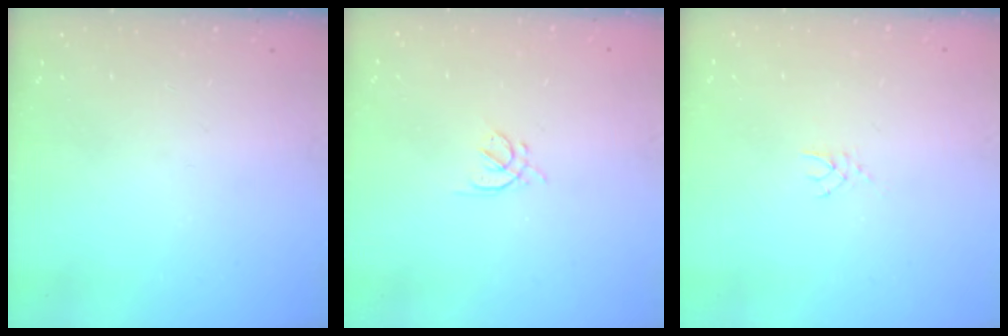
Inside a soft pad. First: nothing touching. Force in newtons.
{"total": 2.5, "press": 2.4, "slide": 0.6}
{"total": 2.1, "press": 2.1, "slide": 0.3}